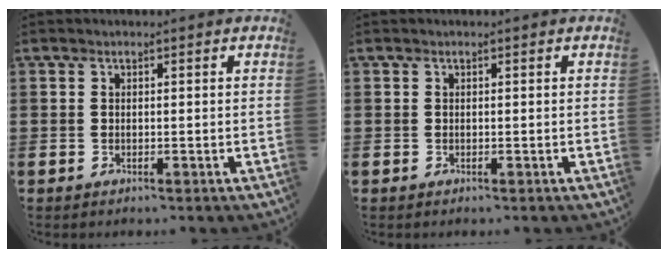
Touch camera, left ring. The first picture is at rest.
{"total": 0.0}